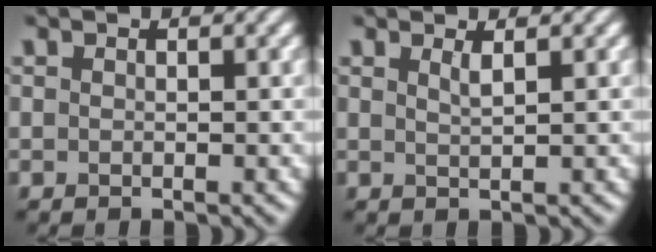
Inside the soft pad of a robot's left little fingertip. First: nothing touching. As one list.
[{"total": 1.1, "force": [0.7, 0.3, 0.9], "torque": [-0.010, 0.001, 0.009]}]